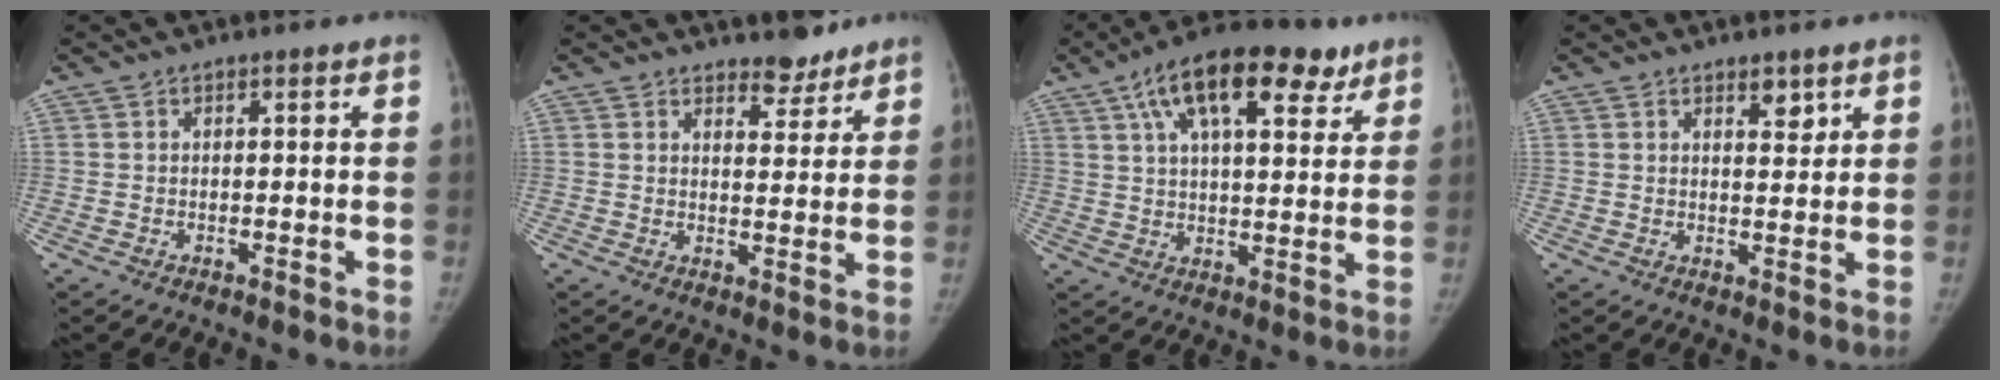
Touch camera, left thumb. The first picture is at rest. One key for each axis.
{"total": 4.8, "fx": 4.2, "fy": 2.1, "fz": 1.3, "tx": 0.009, "ty": -0.032, "tz": 0.063}
{"total": 18.1, "fx": 9.8, "fy": 7.9, "fz": 13.0, "tx": -0.186, "ty": -0.003, "tz": 0.156}
{"total": 3.1, "fx": 2.1, "fy": 1.5, "fz": 1.7, "tx": -0.010, "ty": -0.014, "tz": 0.034}